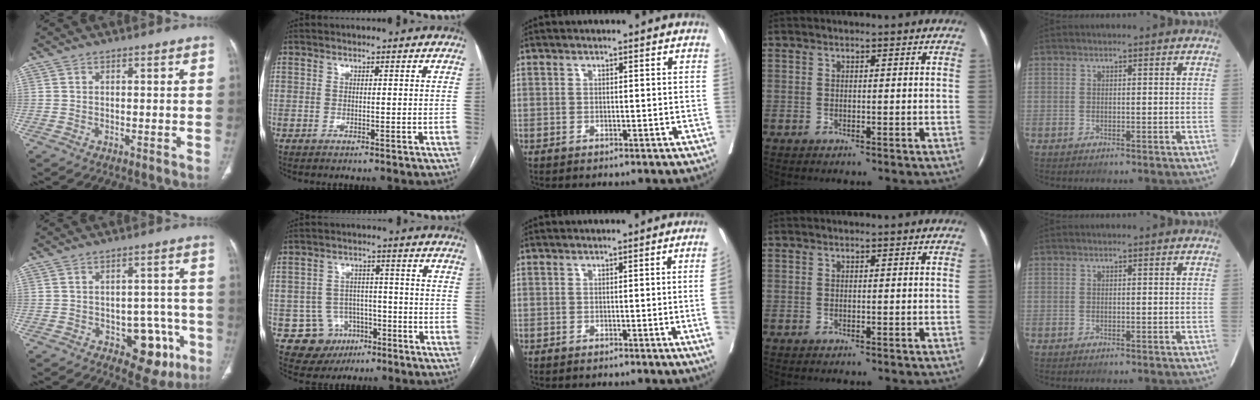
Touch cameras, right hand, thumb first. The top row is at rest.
{"thumb": {"total": 10.1, "force": [-4.2, 6.3, 6.7], "torque": [-0.042, 0.028, -0.045]}, "index": {"total": 8.3, "force": [-3.5, 7.5, 0.9], "torque": [-0.009, 0.016, -0.041]}, "middle": {"total": 3.8, "force": [-0.5, -0.4, 3.8], "torque": [-0.044, 0.003, -0.009]}}